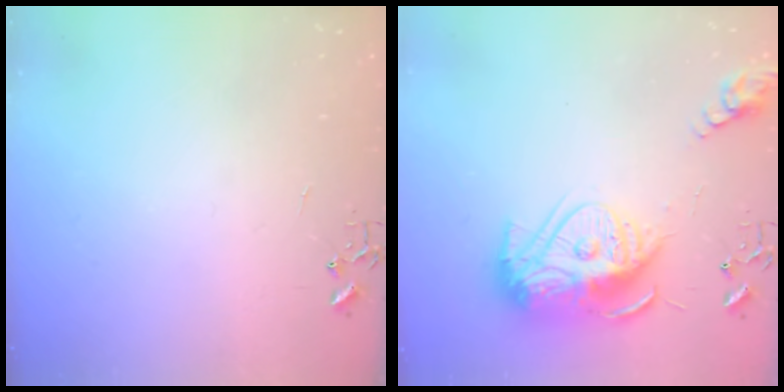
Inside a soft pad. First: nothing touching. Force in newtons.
{"total": 16.7, "press": 16.6, "slide": 1.8}